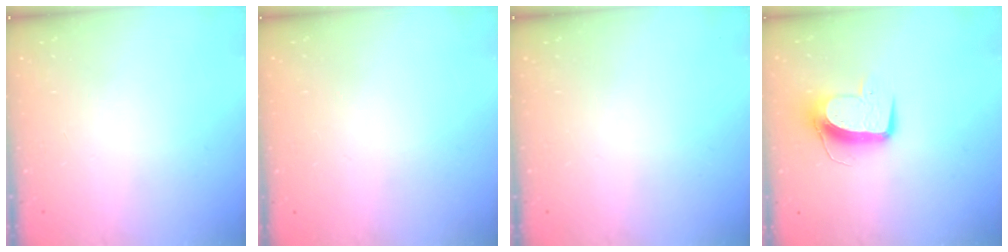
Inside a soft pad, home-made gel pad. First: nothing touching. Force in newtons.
{"total": 0.0}
{"total": 0.0}
{"total": 10.0, "press": 9.9, "slide": 0.9}